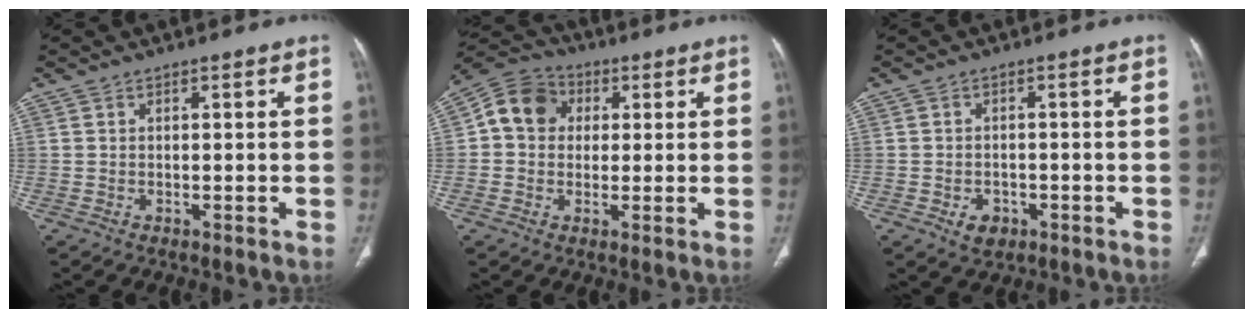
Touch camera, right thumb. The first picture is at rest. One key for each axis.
{"total": 9.5, "fx": 1.6, "fy": 8.1, "fz": 4.6, "tx": -0.064, "ty": 0.017, "tz": 0.015}
{"total": 3.6, "fx": -1.5, "fy": 2.8, "fz": 1.8, "tx": -0.019, "ty": 0.008, "tz": -0.015}